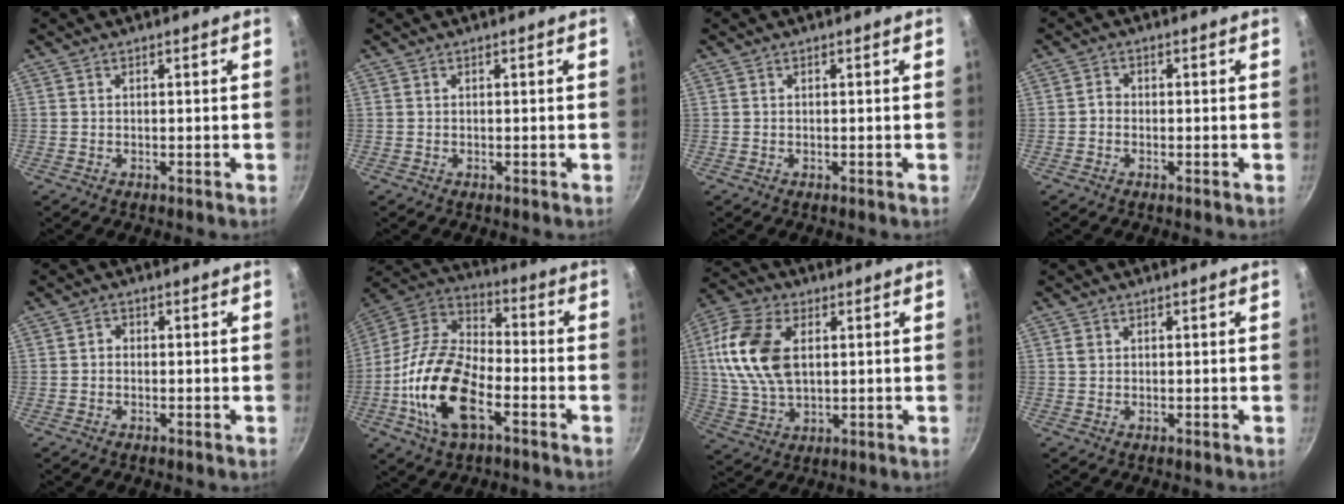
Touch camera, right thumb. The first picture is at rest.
{"total": 0.0}
{"total": 0.0}
{"total": 1.4, "force": [-0.5, 1.1, 0.6], "torque": [-0.005, 0.007, -0.013]}
{"total": 1.3, "force": [-0.3, 1.1, 0.6], "torque": [-0.010, 0.006, -0.008]}
{"total": 19.4, "force": [-6.7, 10.0, 15.2], "torque": [-0.278, 0.036, -0.145]}
{"total": 15.2, "force": [2.9, 9.3, 11.6], "torque": [-0.220, 0.000, 0.051]}
{"total": 1.1, "force": [0.3, 0.9, 0.5], "torque": [-0.005, 0.003, 0.004]}